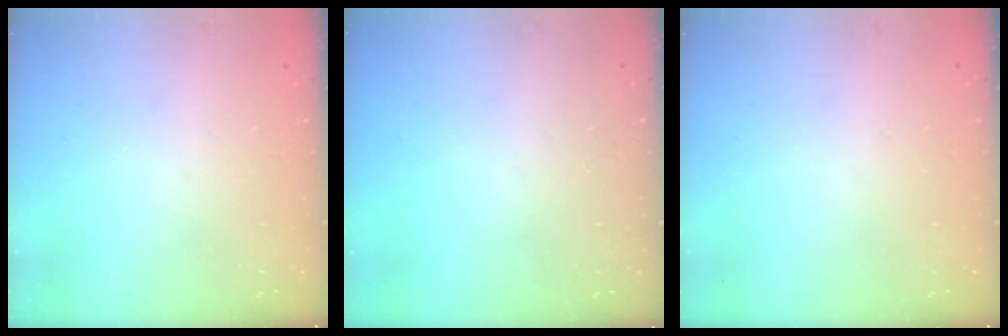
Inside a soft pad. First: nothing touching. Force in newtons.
{"total": 0.0}
{"total": 0.0}